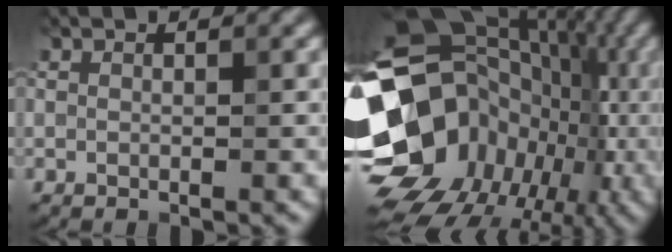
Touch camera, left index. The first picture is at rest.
{"total": 19.8, "force": [-4.5, 16.7, 9.7], "torque": [-0.181, -0.002, -0.079]}